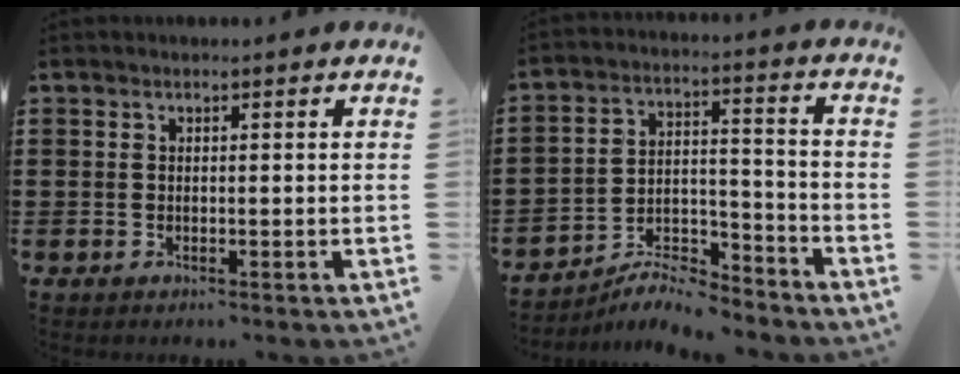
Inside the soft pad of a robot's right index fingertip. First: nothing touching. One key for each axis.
{"total": 8.1, "fx": -7.5, "fy": 1.6, "fz": 2.5, "tx": -0.037, "ty": 0.023, "tz": -0.141}